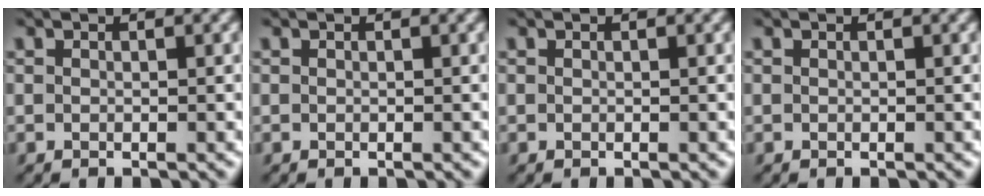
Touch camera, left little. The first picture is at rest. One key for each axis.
{"total": 0.0}
{"total": 0.0}
{"total": 0.0}